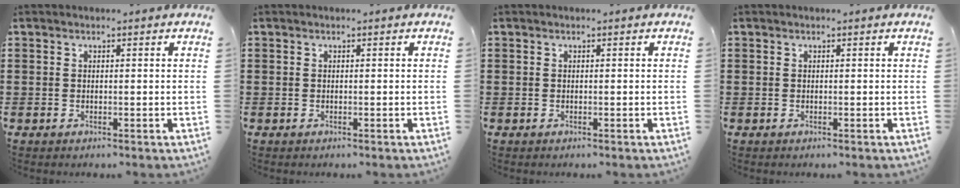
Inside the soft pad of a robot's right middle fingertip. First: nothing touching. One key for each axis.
{"total": 0.0}
{"total": 0.0}
{"total": 0.0}